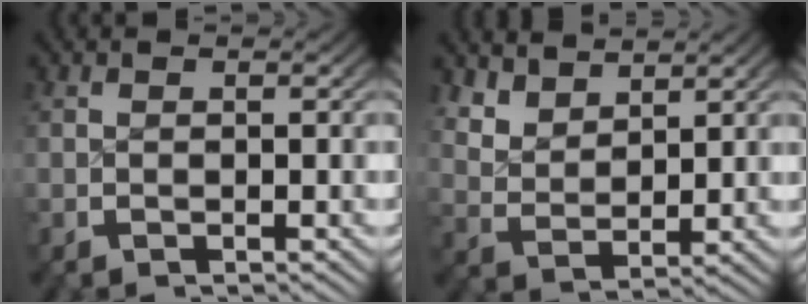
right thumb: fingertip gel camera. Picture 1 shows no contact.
{"total": 4.3, "force": [2.6, 2.6, 2.3], "torque": [-0.053, -0.017, 0.063]}